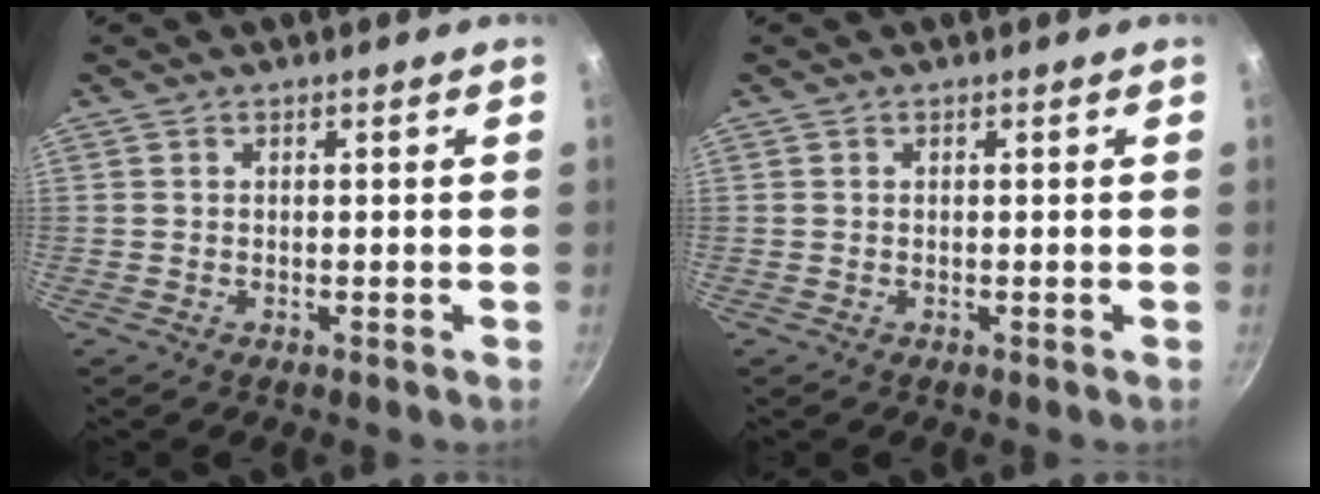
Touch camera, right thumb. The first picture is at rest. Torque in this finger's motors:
{"motor_torque": [-0.12, -0.12, 0.06, 0.06, 0.02]}